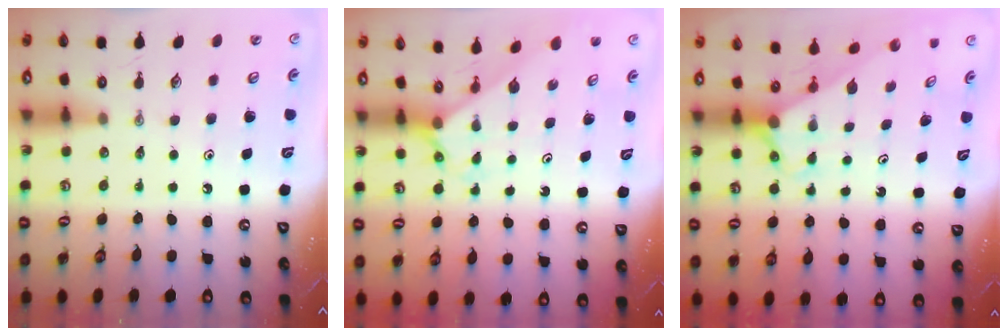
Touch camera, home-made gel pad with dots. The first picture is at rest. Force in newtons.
{"total": 2.4, "press": 2.4, "slide": 0.3}
{"total": 2.9, "press": 2.9, "slide": 0.0}